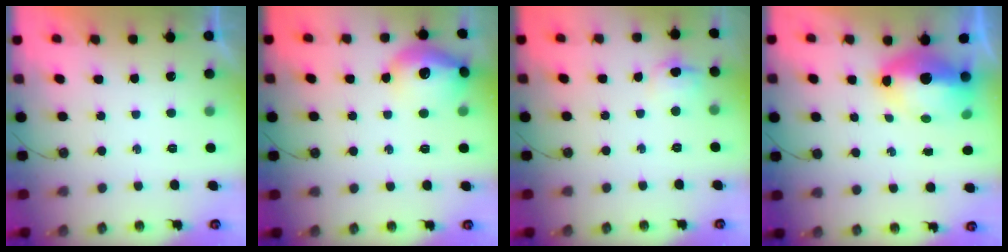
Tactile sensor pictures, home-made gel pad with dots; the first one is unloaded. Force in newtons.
{"total": 14.8, "press": 14.7, "slide": 1.1}
{"total": 5.3, "press": 5.1, "slide": 1.5}
{"total": 12.1, "press": 12.1, "slide": 1.2}